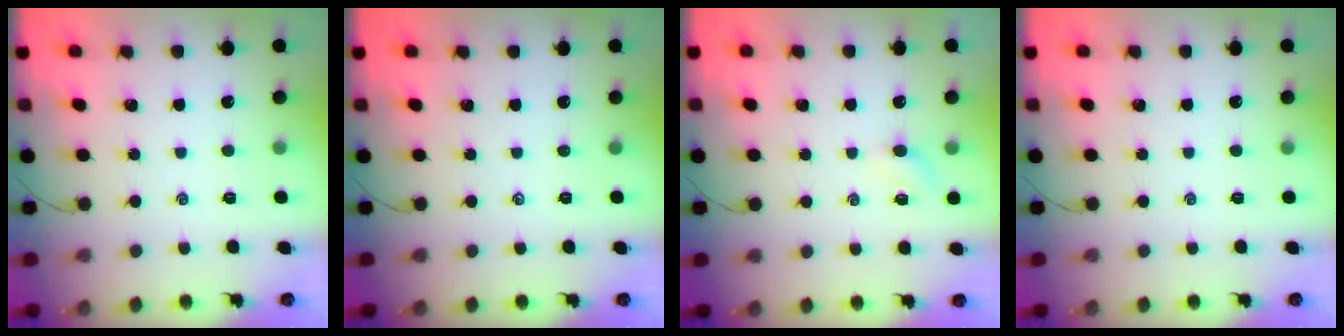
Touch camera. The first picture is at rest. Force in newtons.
{"total": 0.0}
{"total": 2.3, "press": 2.2, "slide": 0.8}
{"total": 0.0}